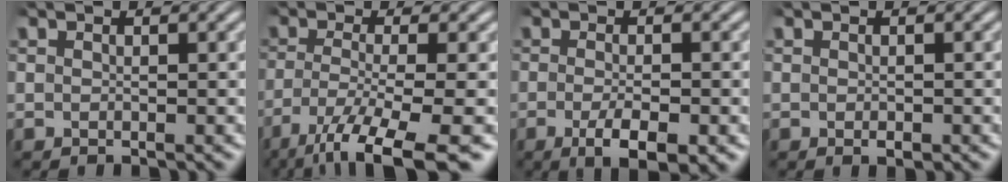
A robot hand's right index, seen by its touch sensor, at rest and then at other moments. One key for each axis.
{"total": 8.7, "fx": -5.3, "fy": 2.7, "fz": 6.4, "tx": -0.111, "ty": -0.049, "tz": -0.058}
{"total": 5.0, "fx": -2.7, "fy": 1.7, "fz": 3.9, "tx": -0.071, "ty": -0.019, "tz": -0.033}
{"total": 0.9, "fx": -0.5, "fy": 0.4, "fz": 0.6, "tx": -0.012, "ty": -0.003, "tz": -0.006}